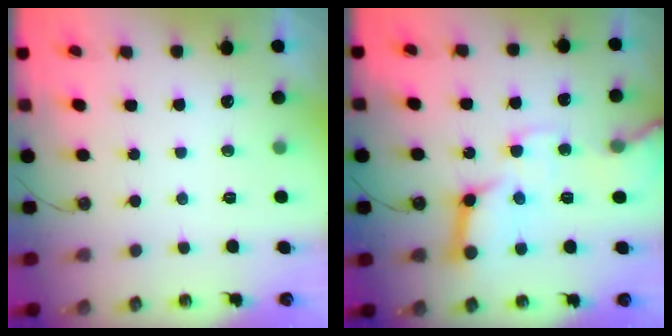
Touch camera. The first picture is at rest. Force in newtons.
{"total": 16.7, "press": 16.6, "slide": 2.1}